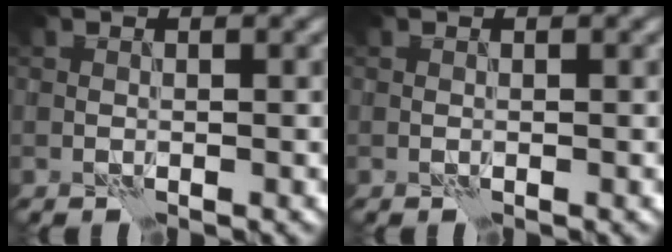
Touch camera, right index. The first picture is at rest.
{"total": 0.0}